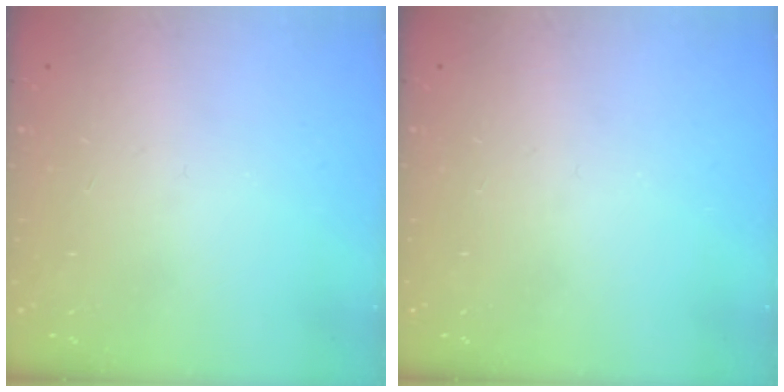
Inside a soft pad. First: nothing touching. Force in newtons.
{"total": 0.0}